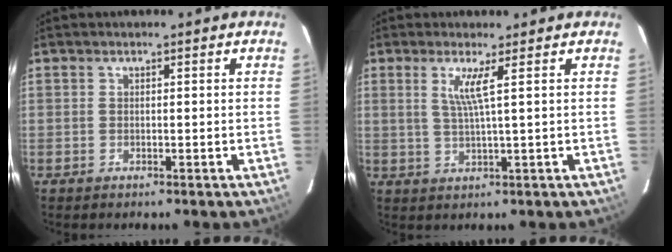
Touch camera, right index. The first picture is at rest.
{"total": 3.6, "force": [1.4, -0.8, 3.3], "torque": [-0.059, -0.005, 0.029]}